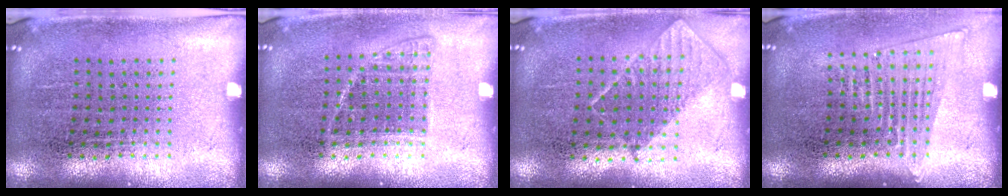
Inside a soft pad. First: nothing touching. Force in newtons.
{"total": 1.0, "press": 0.9, "slide": 0.5}
{"total": 0.8, "press": 0.8, "slide": 0.3}
{"total": 1.4, "press": 1.3, "slide": 0.6}